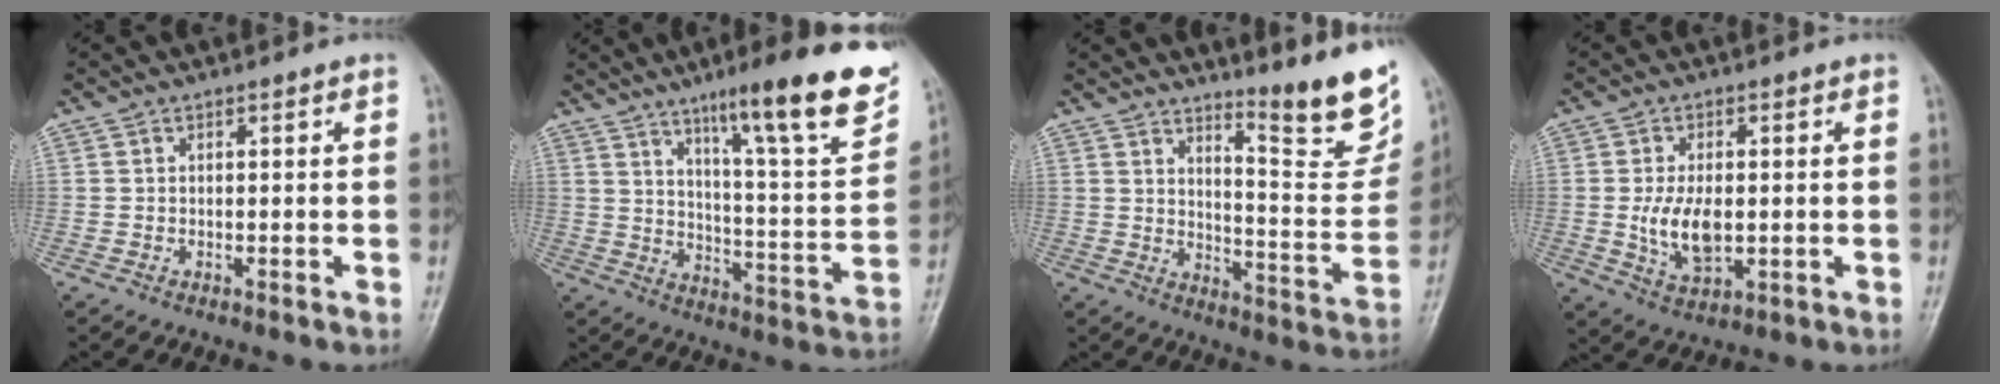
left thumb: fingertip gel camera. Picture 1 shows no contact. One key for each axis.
{"total": 22.2, "fx": 13.6, "fy": 3.4, "fz": 17.3, "tx": -0.221, "ty": -0.054, "tz": 0.205}
{"total": 15.9, "fx": 11.5, "fy": 2.9, "fz": 10.6, "tx": -0.107, "ty": -0.098, "tz": 0.165}
{"total": 8.0, "fx": -0.4, "fy": 4.5, "fz": 6.6, "tx": -0.119, "ty": -0.009, "tz": 0.000}